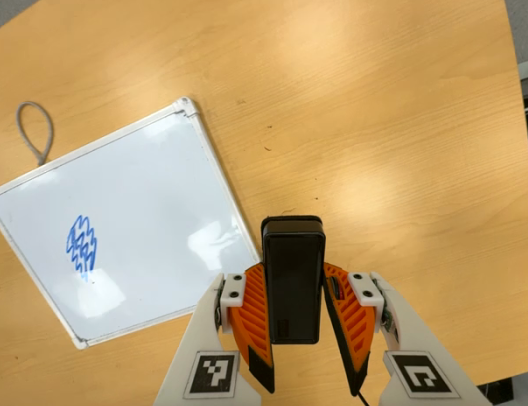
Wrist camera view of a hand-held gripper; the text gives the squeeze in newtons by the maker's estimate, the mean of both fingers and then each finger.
{"total": 6.0, "left": 5.2, "right": 6.9}